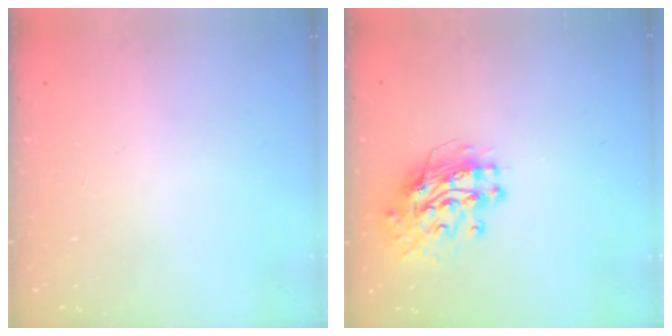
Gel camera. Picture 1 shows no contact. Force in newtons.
{"total": 12.8, "press": 12.7, "slide": 1.1}